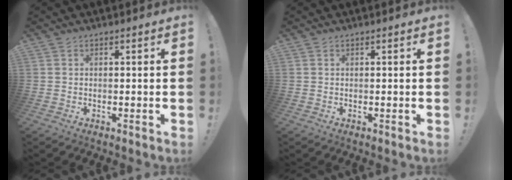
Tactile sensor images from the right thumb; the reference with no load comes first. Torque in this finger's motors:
{"motor_torque": [-0.07, 0.00, -0.12, 0.04, 0.05]}